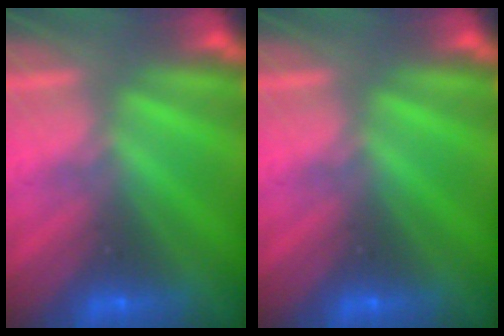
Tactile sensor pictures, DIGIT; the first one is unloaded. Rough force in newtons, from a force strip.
{"total": 0.0}